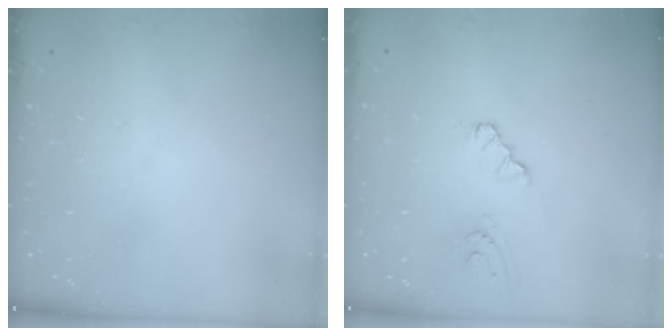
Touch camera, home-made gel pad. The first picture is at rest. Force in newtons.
{"total": 3.6, "press": 3.5, "slide": 0.5}